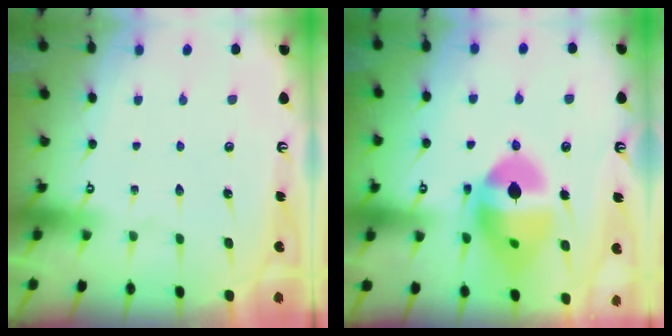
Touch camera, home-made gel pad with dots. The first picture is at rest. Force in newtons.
{"total": 14.8, "press": 13.7, "slide": 5.5}